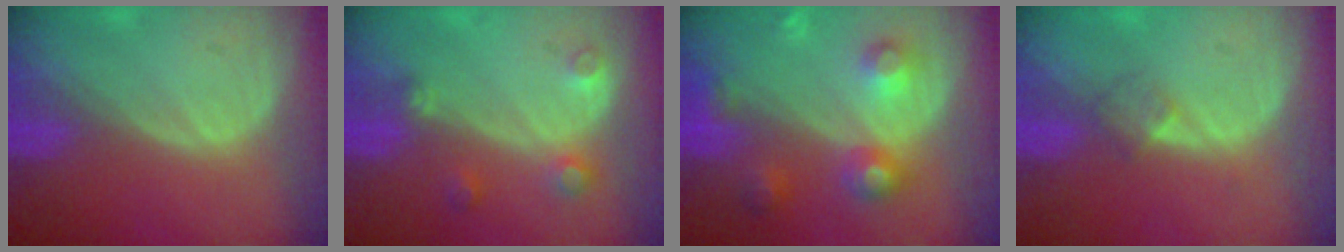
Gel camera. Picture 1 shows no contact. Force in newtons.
{"total": 3.4, "press": 3.1, "slide": 1.4}
{"total": 6.0, "press": 6.0, "slide": 0.3}
{"total": 2.1, "press": 1.8, "slide": 1.0}